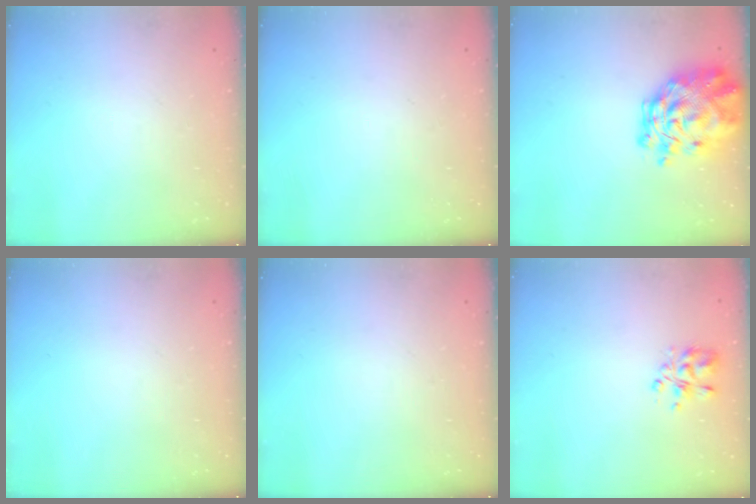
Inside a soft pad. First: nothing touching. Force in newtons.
{"total": 0.0}
{"total": 14.4, "press": 13.5, "slide": 5.1}
{"total": 0.0}
{"total": 0.0}
{"total": 4.7, "press": 4.6, "slide": 0.7}